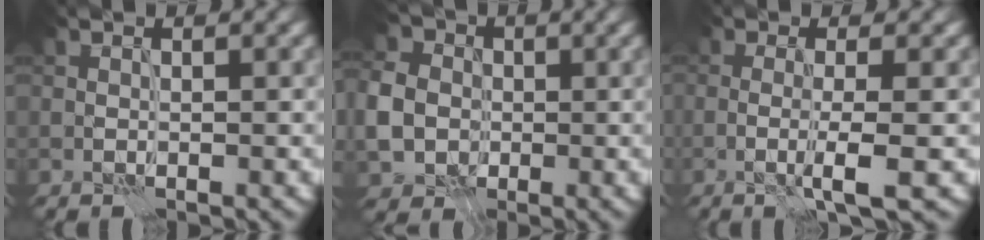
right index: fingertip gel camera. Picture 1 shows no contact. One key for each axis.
{"total": 5.8, "fx": -0.5, "fy": 5.2, "fz": 2.6, "tx": -0.073, "ty": 0.002, "tz": -0.010}
{"total": 3.4, "fx": -0.8, "fy": 0.7, "fz": 3.2, "tx": -0.050, "ty": -0.008, "tz": -0.017}